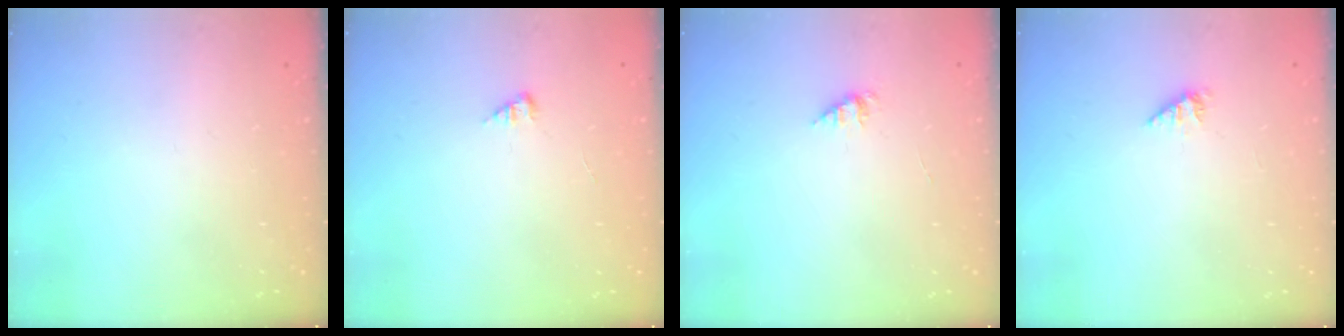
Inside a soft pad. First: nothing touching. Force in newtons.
{"total": 0.0}
{"total": 1.7, "press": 1.7, "slide": 0.2}
{"total": 2.1, "press": 2.1, "slide": 0.3}